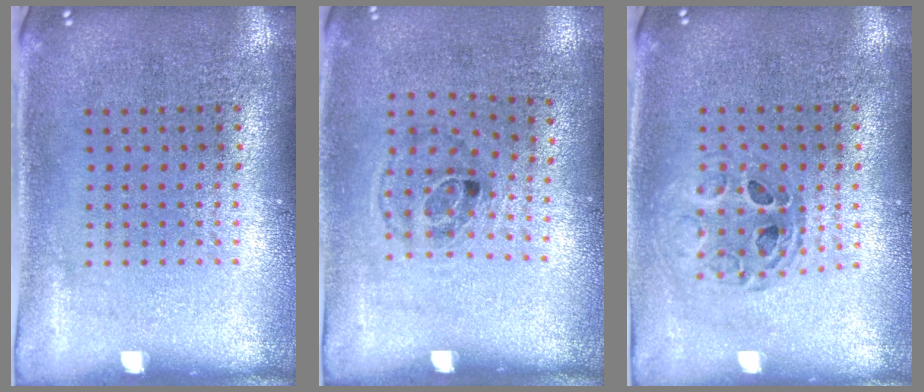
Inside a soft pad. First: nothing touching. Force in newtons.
{"total": 1.1, "press": 0.7, "slide": 0.9}
{"total": 0.8, "press": 0.8, "slide": 0.1}